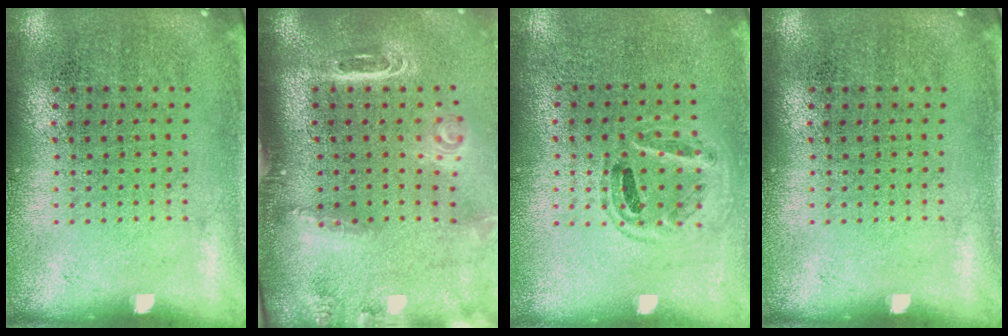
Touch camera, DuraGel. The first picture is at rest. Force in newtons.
{"total": 3.0, "press": 2.0, "slide": 2.2}
{"total": 0.9, "press": 0.9, "slide": 0.4}
{"total": 0.0}